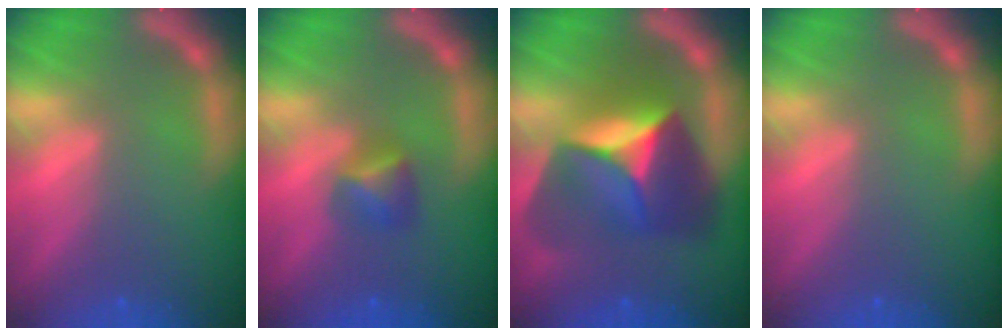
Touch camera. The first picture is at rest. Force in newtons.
{"total": 2.4}
{"total": 10.0}
{"total": 0.0}